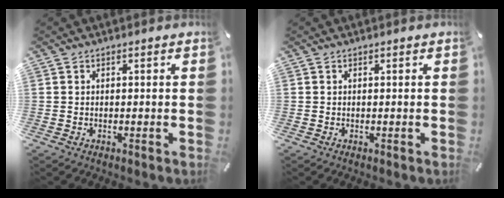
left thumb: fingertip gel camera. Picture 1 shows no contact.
{"total": 0.0}